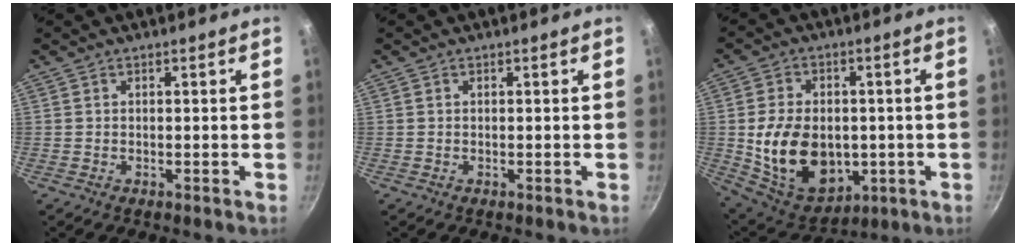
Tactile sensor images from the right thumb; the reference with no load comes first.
{"total": 0.0}
{"total": 17.9, "force": [-1.7, 12.7, 12.4], "torque": [-0.193, -0.003, -0.004]}